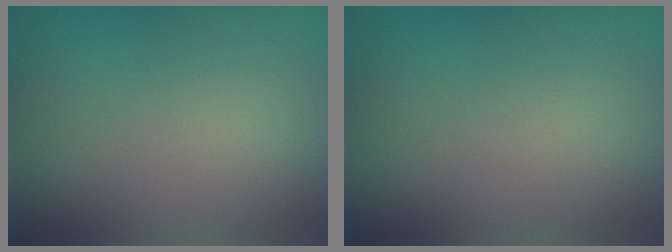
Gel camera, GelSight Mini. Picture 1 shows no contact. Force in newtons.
{"total": 0.0}